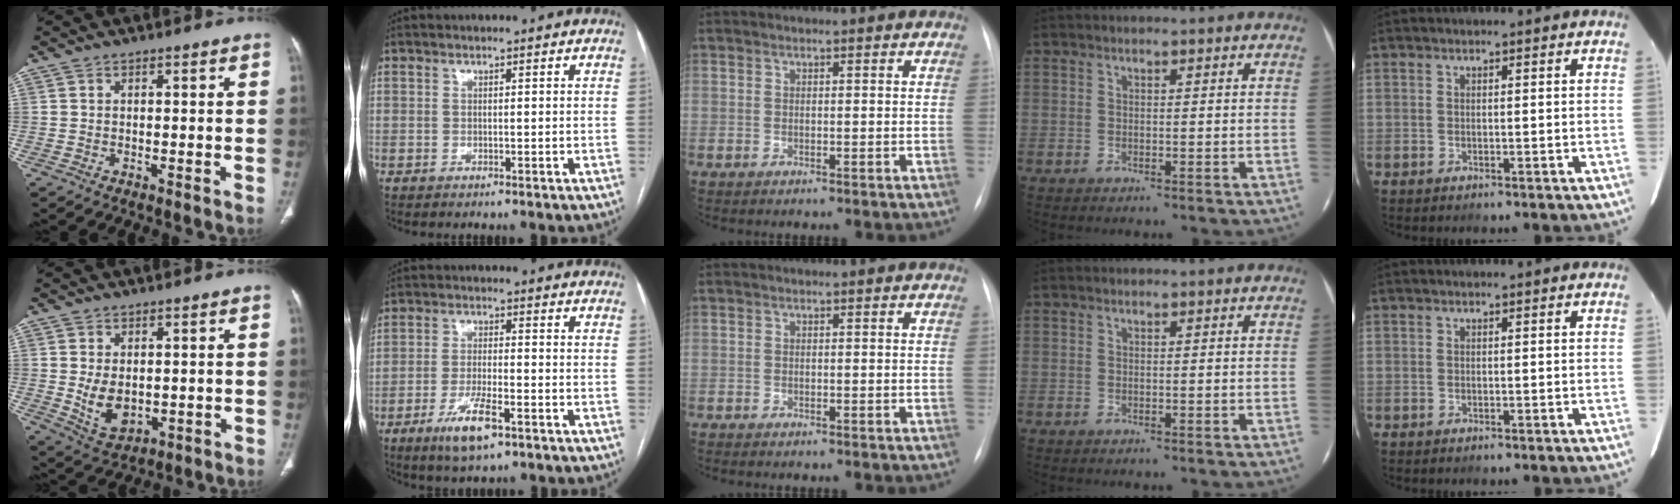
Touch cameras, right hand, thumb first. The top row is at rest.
{"thumb": {"total": 6.7, "force": [-0.1, 4.4, 5.0], "torque": [-0.079, -0.015, 0.017]}, "index": {"total": 7.2, "force": [-4.0, 1.3, 5.8], "torque": [-0.114, -0.012, -0.067]}}